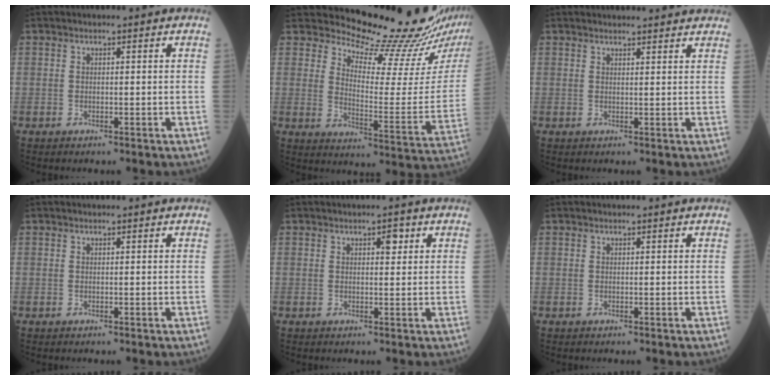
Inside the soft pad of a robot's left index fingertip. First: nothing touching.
{"total": 17.3, "force": [16.5, 0.7, 5.2], "torque": [-0.086, -0.103, 0.213]}
{"total": 7.2, "force": [6.9, 0.9, 1.7], "torque": [-0.016, 0.017, 0.067]}
{"total": 0.0}
{"total": 1.7, "force": [0.9, 0.6, 1.3], "torque": [-0.020, 0.003, 0.012]}
{"total": 0.0}